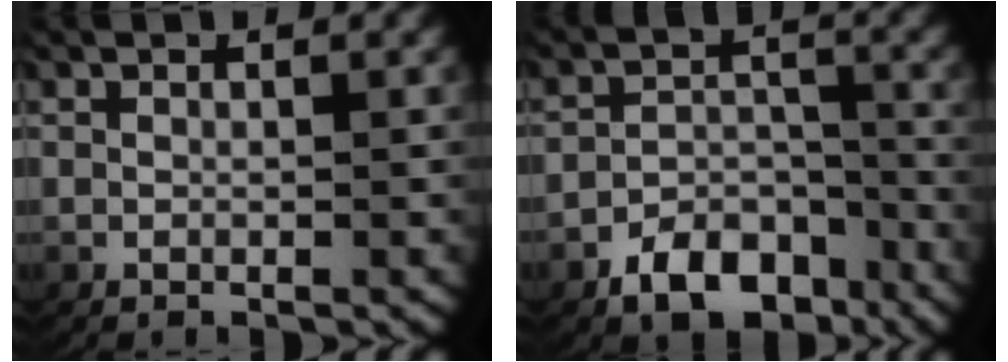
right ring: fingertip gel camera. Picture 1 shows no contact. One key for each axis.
{"total": 6.0, "fx": -4.5, "fy": 3.3, "fz": 2.2, "tx": -0.023, "ty": -0.008, "tz": -0.077}